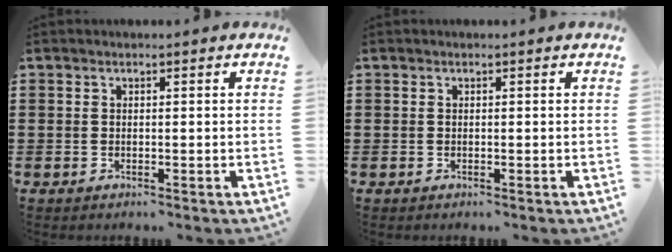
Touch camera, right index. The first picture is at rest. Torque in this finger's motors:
{"motor_torque": [0.11, 0.09, 0.00, 0.00]}